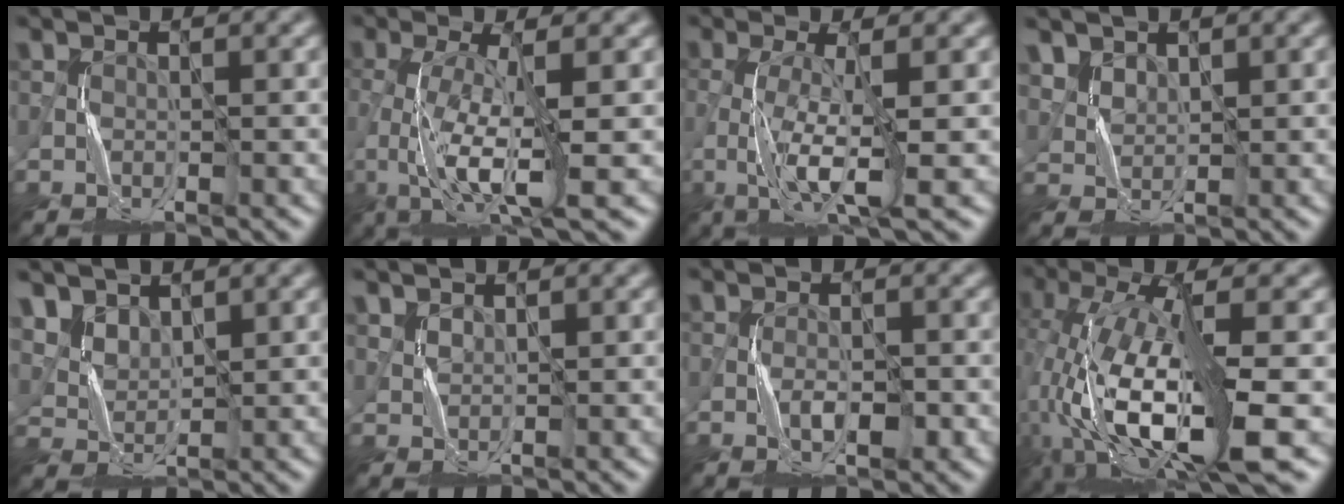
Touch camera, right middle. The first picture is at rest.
{"total": 6.5, "force": [-1.0, 1.5, 6.3], "torque": [-0.131, -0.003, -0.020]}
{"total": 5.3, "force": [-0.8, 1.2, 5.1], "torque": [-0.111, -0.003, -0.017]}
{"total": 2.5, "force": [2.0, 1.4, 0.6], "torque": [-0.023, -0.009, 0.059]}
{"total": 4.3, "force": [3.3, 2.2, 1.7], "torque": [-0.045, -0.008, 0.086]}
{"total": 1.1, "force": [1.0, 0.4, 0.1], "torque": [-0.006, 0.002, 0.029]}
{"total": 1.9, "force": [-0.7, 0.8, 1.6], "torque": [-0.029, 0.002, -0.013]}
{"total": 12.6, "force": [-3.2, 4.6, 11.3], "torque": [-0.226, -0.012, -0.054]}